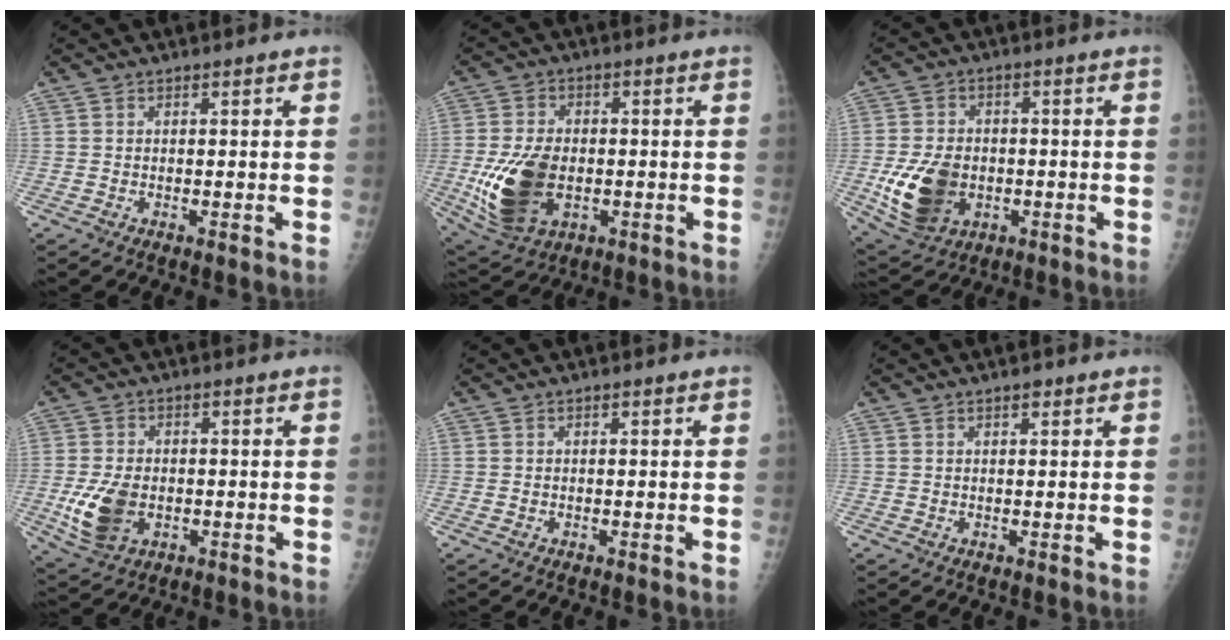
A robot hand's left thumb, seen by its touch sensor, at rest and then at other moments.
{"total": 14.5, "force": [-2.5, 9.2, 10.9], "torque": [-0.198, -0.003, -0.029]}
{"total": 12.3, "force": [-2.4, 8.9, 8.2], "torque": [-0.139, 0.001, -0.030]}
{"total": 9.1, "force": [-1.9, 6.1, 6.5], "torque": [-0.124, -0.002, -0.024]}
{"total": 0.0}
{"total": 1.1, "force": [0.7, 0.4, 0.7], "torque": [-0.008, -0.002, 0.010]}